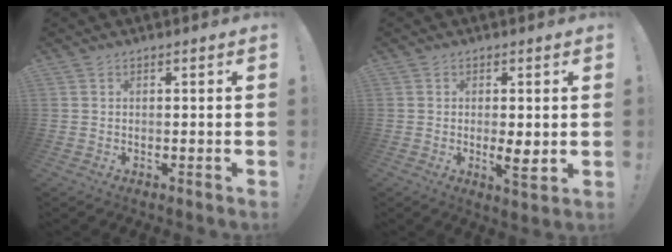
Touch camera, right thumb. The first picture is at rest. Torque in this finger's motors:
{"motor_torque": [-0.12, 0.18, 0.08, 0.05, -0.07]}